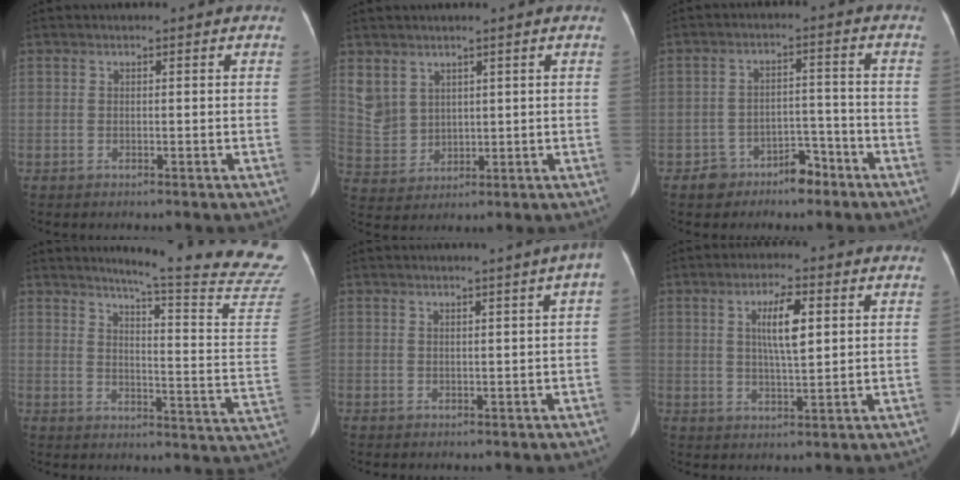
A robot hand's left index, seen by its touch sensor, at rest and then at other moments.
{"total": 5.4, "force": [3.1, 4.3, 1.2], "torque": [-0.033, -0.003, 0.080]}
{"total": 5.3, "force": [-4.1, 3.1, 1.4], "torque": [-0.011, 0.008, -0.058]}
{"total": 21.9, "force": [20.3, -2.0, 7.9], "torque": [-0.109, -0.151, 0.229]}
{"total": 3.5, "force": [1.5, -0.3, 3.1], "torque": [-0.032, 0.002, 0.014]}
{"total": 5.8, "force": [1.6, 1.1, 5.5], "torque": [-0.099, -0.002, 0.030]}